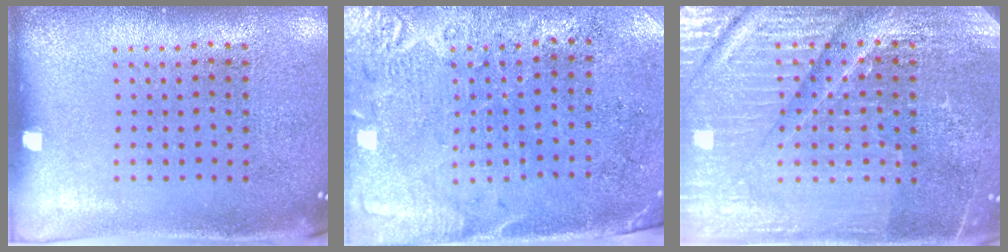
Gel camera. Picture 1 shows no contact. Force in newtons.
{"total": 2.7, "press": 2.4, "slide": 1.4}
{"total": 4.9, "press": 4.6, "slide": 1.7}